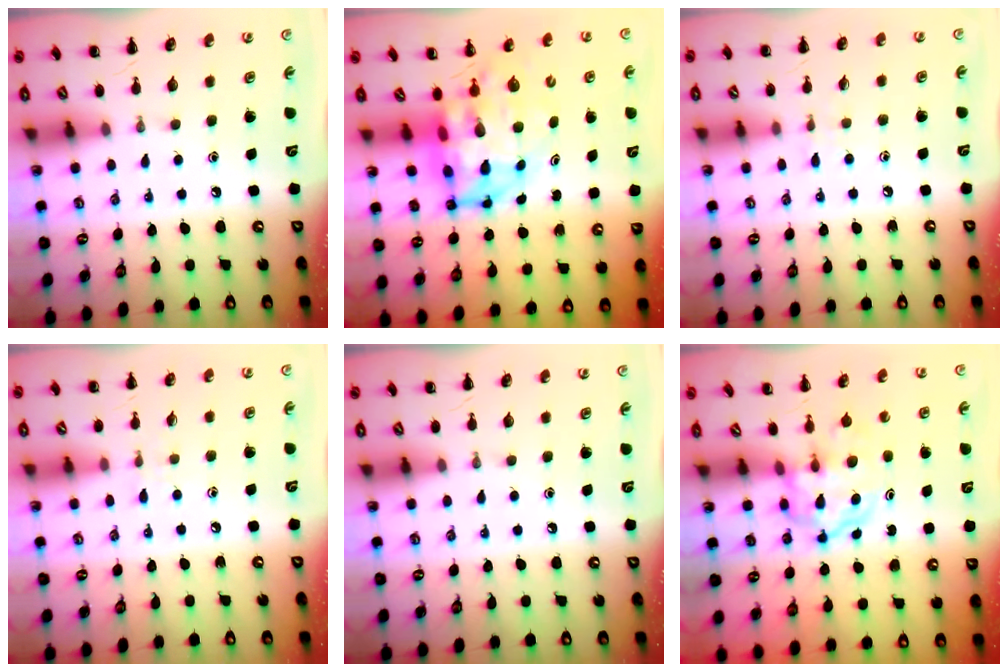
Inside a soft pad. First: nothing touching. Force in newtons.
{"total": 7.4, "press": 7.0, "slide": 2.3}
{"total": 3.9, "press": 3.6, "slide": 1.4}
{"total": 3.9, "press": 3.6, "slide": 1.5}
{"total": 0.0}
{"total": 3.9, "press": 3.9, "slide": 0.5}